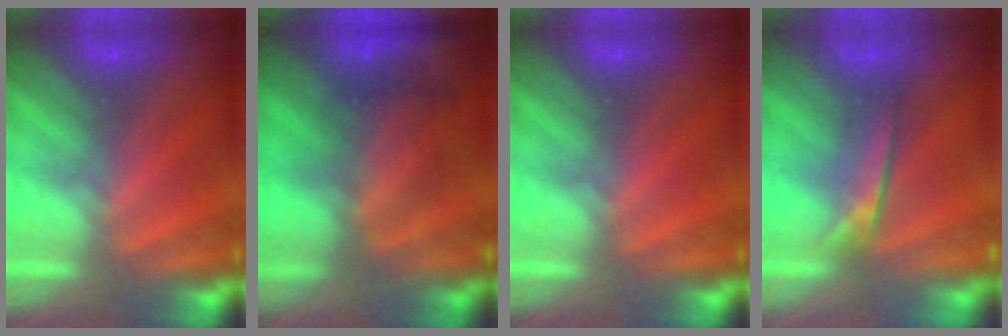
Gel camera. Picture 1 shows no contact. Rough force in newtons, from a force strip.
{"total": 8.6}
{"total": 0.0}
{"total": 2.0}